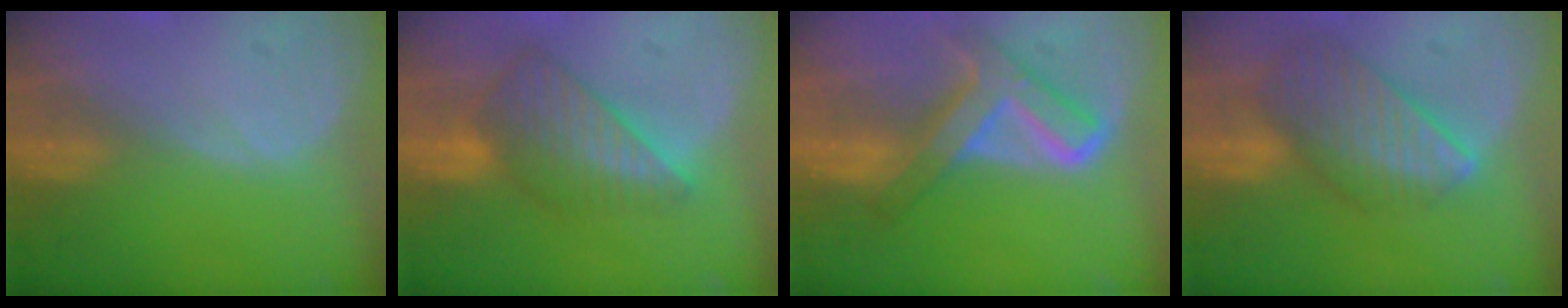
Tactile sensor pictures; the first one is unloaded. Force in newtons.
{"total": 7.8, "press": 7.1, "slide": 3.4}
{"total": 8.0, "press": 8.0, "slide": 0.6}
{"total": 8.9, "press": 7.8, "slide": 4.3}